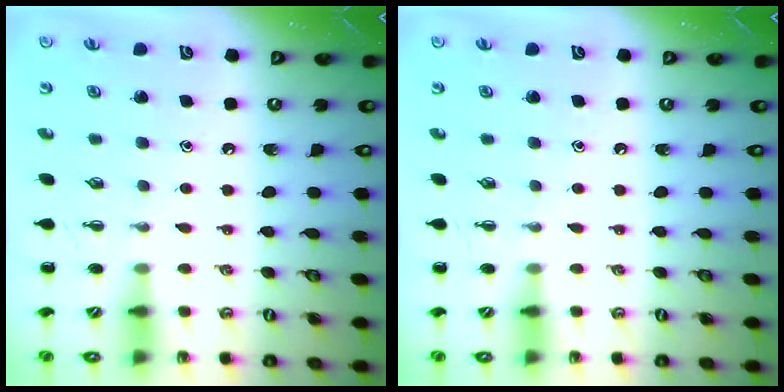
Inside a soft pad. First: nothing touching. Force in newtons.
{"total": 0.0}